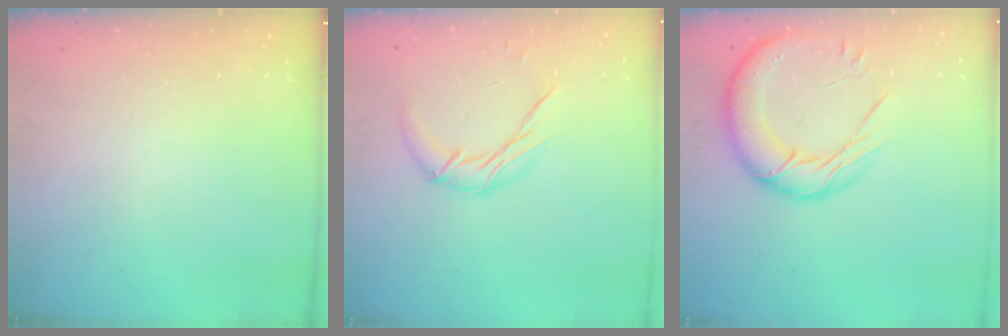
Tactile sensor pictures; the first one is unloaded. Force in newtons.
{"total": 9.4, "press": 9.4, "slide": 0.2}
{"total": 17.1, "press": 16.7, "slide": 3.5}